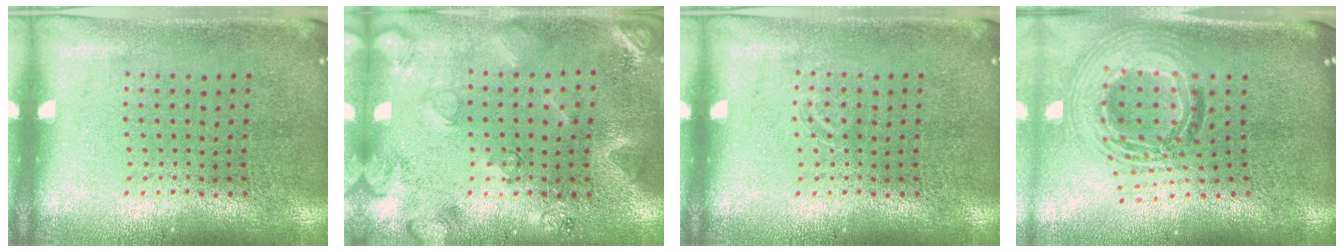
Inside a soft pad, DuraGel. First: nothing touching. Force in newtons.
{"total": 2.2, "press": 2.1, "slide": 0.7}
{"total": 0.8, "press": 0.7, "slide": 0.2}
{"total": 1.9, "press": 1.5, "slide": 1.1}